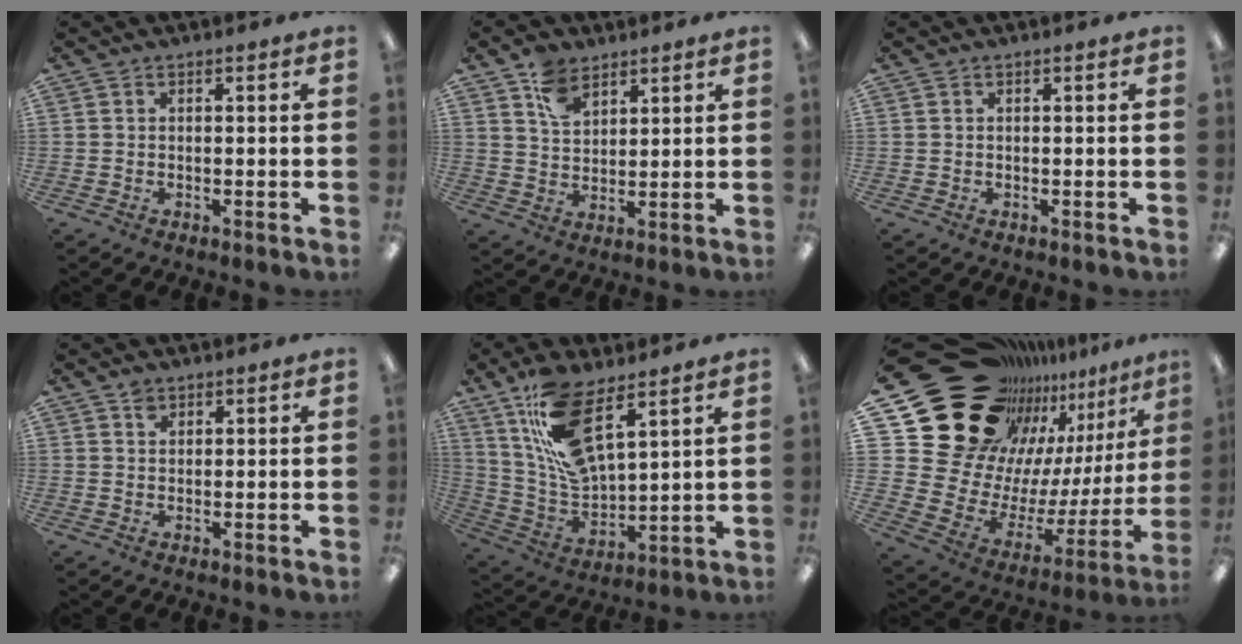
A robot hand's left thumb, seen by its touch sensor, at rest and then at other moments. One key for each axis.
{"total": 7.3, "fx": 4.9, "fy": 4.4, "fz": 3.1, "tx": -0.061, "ty": -0.012, "tz": 0.093}
{"total": 0.0}
{"total": 2.1, "fx": 1.4, "fy": 1.4, "fz": 0.7, "tx": -0.008, "ty": -0.005, "tz": 0.025}
{"total": 16.1, "fx": 9.8, "fy": 6.5, "fz": 11.1, "tx": -0.239, "ty": -0.040, "tz": 0.176}
{"total": 27.4, "fx": 18.1, "fy": 17.2, "fz": 11.2, "tx": -0.163, "ty": -0.166, "tz": 0.383}